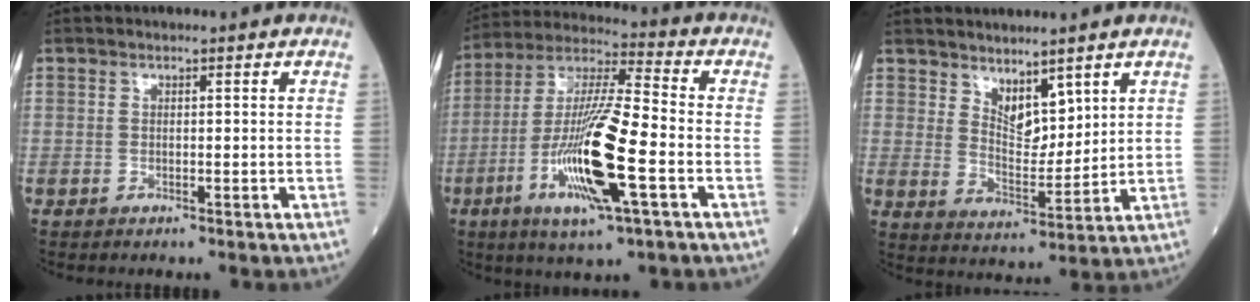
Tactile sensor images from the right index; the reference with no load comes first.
{"total": 17.7, "force": [-5.4, 1.9, 16.8], "torque": [-0.341, -0.018, -0.097]}
{"total": 6.4, "force": [4.3, 2.7, 3.8], "torque": [-0.072, -0.007, 0.091]}